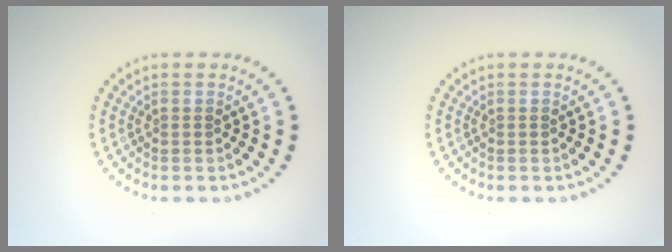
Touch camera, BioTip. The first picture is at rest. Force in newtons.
{"total": 0.0}